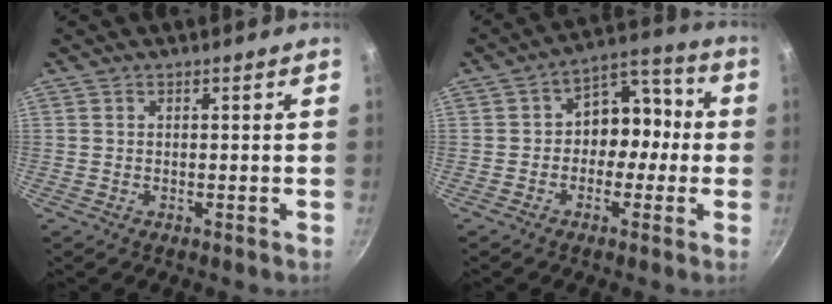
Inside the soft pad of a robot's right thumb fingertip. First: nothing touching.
{"total": 10.5, "force": [-0.5, 7.4, 7.5], "torque": [-0.059, 0.044, -0.024]}